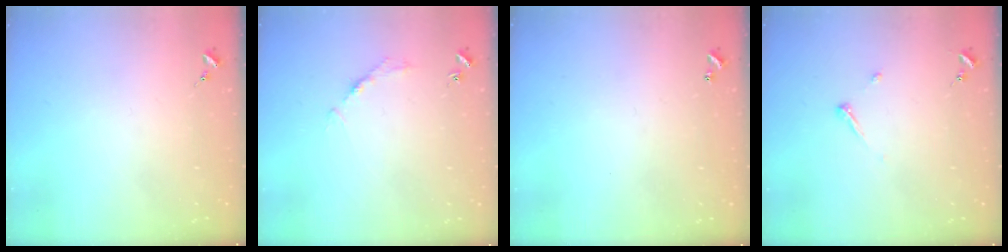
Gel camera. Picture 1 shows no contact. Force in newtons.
{"total": 2.7, "press": 2.7, "slide": 0.4}
{"total": 1.0, "press": 1.0, "slide": 0.2}
{"total": 4.5, "press": 4.5, "slide": 0.4}